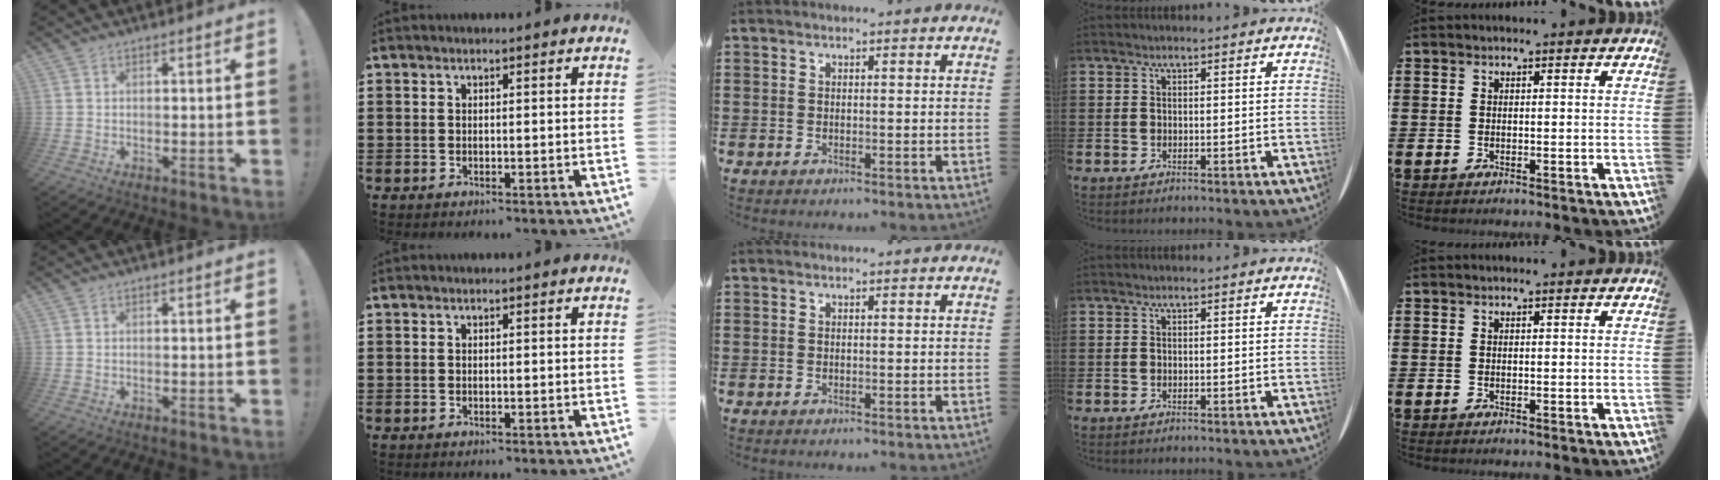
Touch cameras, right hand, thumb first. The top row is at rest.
{}